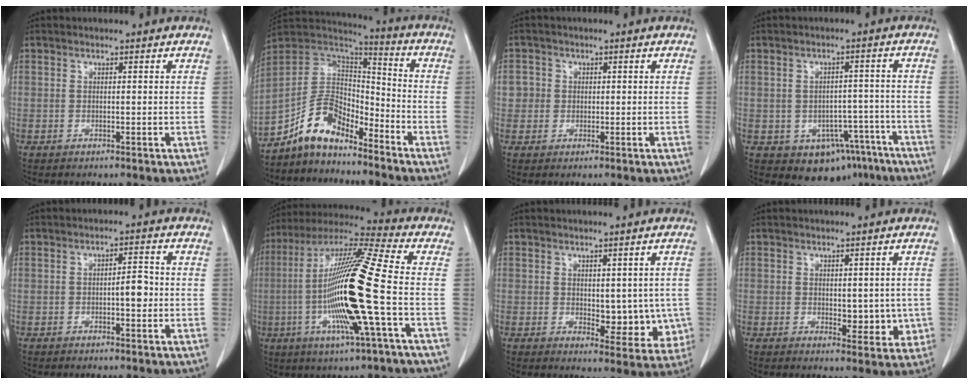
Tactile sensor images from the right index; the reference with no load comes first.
{"total": 10.8, "force": [-8.4, 4.4, 5.2], "torque": [-0.101, 0.033, -0.159]}
{"total": 2.5, "force": [0.2, 2.5, 0.1], "torque": [0.013, 0.008, 0.001]}
{"total": 9.5, "force": [-5.7, 6.5, 4.0], "torque": [-0.028, 0.026, -0.069]}
{"total": 3.2, "force": [-0.5, 0.9, 3.0], "torque": [-0.043, 0.004, -0.008]}
{"total": 19.9, "force": [-3.4, 0.0, 19.6], "torque": [-0.397, -0.010, -0.077]}
{"total": 7.7, "force": [-0.1, 4.2, 6.4], "torque": [-0.056, -0.008, 0.008]}
{"total": 4.8, "force": [-0.1, 2.7, 4.0], "torque": [-0.035, -0.009, 0.006]}